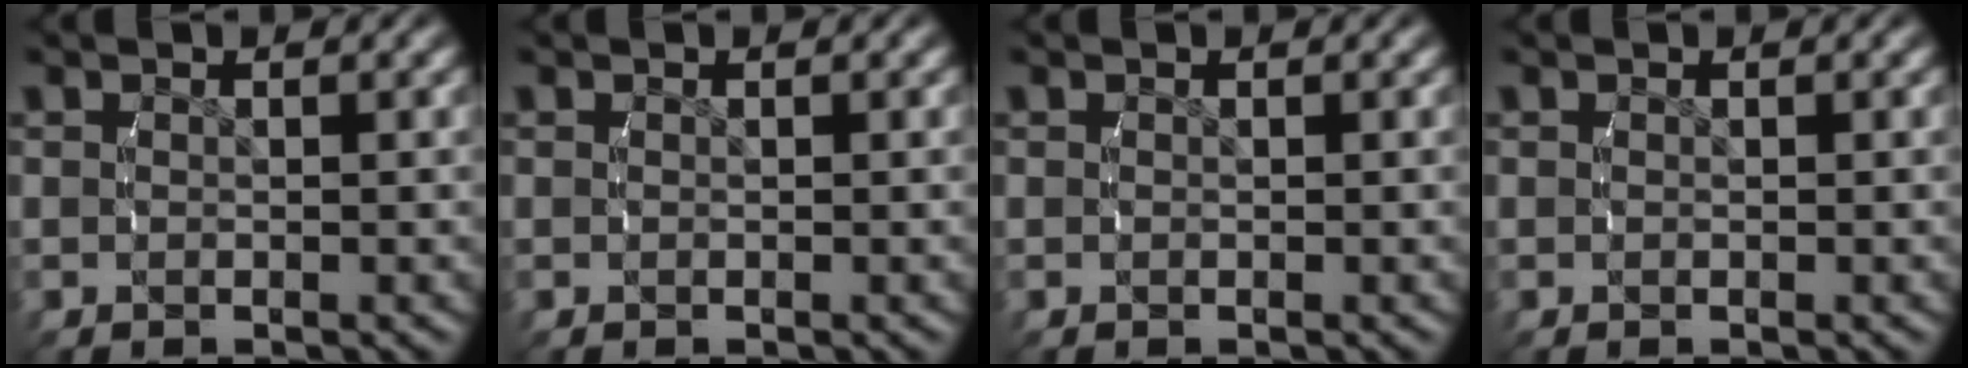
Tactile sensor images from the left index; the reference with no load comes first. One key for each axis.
{"total": 0.0}
{"total": 0.0}
{"total": 0.0}